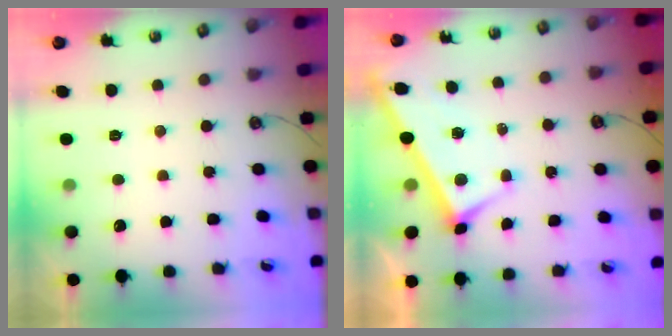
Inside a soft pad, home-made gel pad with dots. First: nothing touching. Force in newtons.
{"total": 3.6, "press": 3.6, "slide": 0.2}